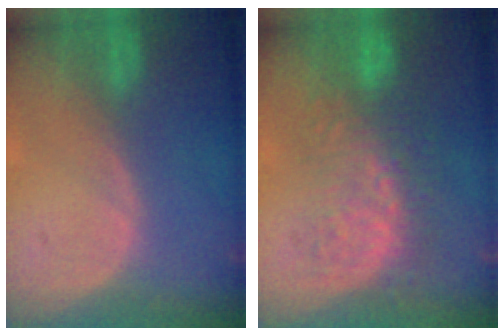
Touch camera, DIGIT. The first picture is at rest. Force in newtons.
{"total": 9.0, "press": 8.6, "slide": 2.5}